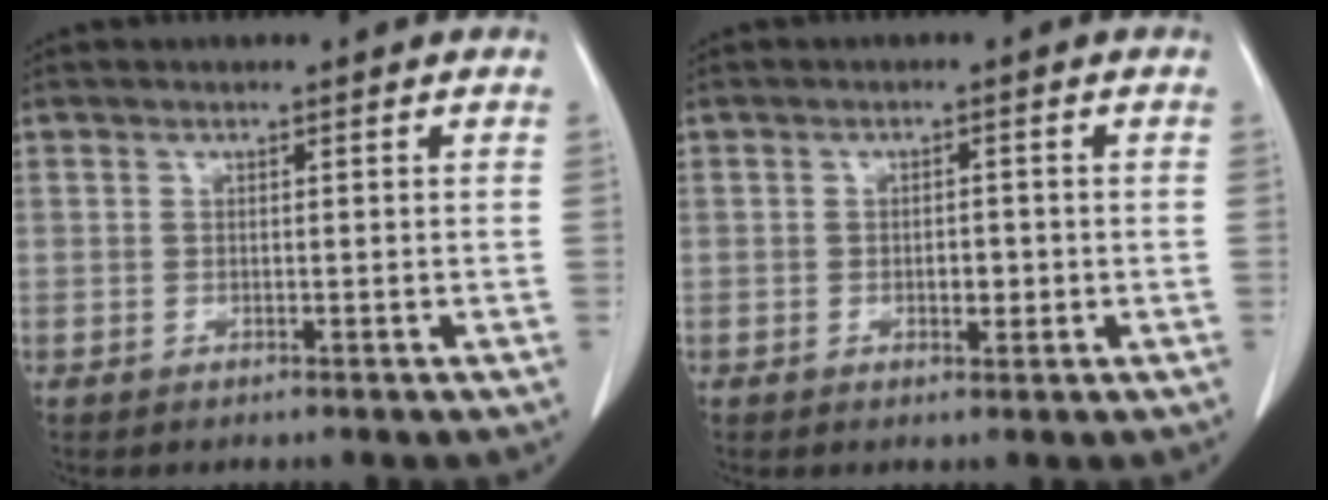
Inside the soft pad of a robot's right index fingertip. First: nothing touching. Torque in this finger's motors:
{"motor_torque": [0.43, -0.35, 0.10, 0.04]}